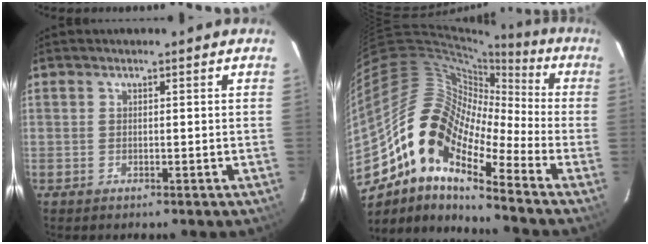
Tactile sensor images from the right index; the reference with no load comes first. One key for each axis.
{"total": 16.6, "fx": -9.2, "fy": 6.2, "fz": 12.4, "tx": -0.201, "ty": -0.004, "tz": -0.192}